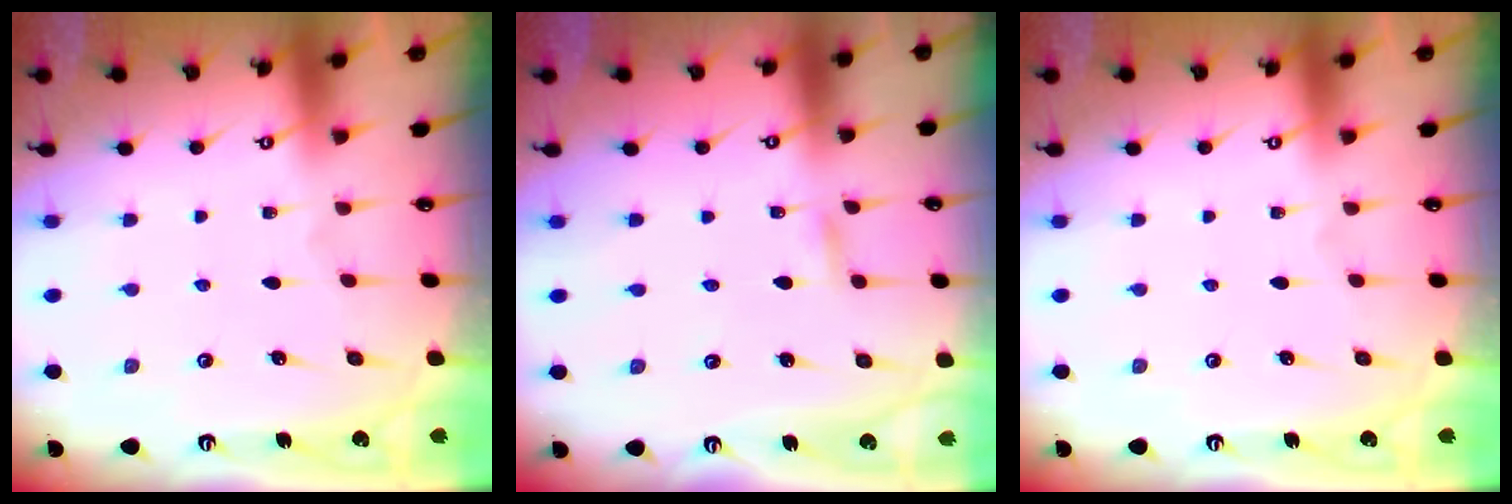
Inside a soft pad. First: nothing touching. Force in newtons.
{"total": 1.4, "press": 1.4, "slide": 0.0}
{"total": 0.0}